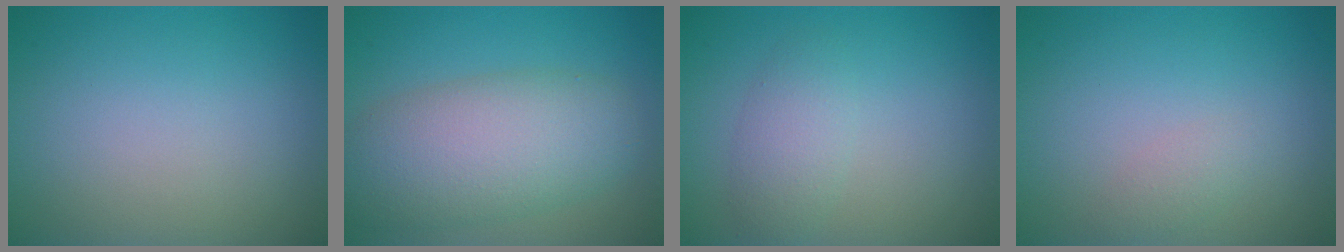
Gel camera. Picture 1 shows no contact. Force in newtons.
{"total": 7.7, "press": 7.7, "slide": 0.6}
{"total": 2.4, "press": 2.4, "slide": 0.0}
{"total": 1.1, "press": 1.1, "slide": 0.0}